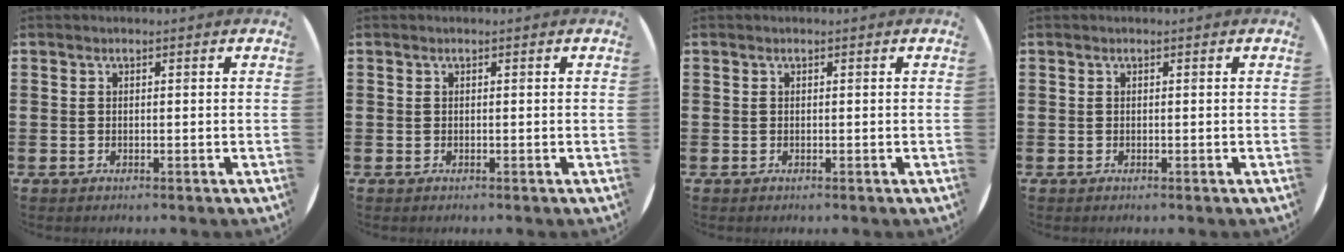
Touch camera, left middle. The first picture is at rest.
{"total": 0.0}
{"total": 0.0}
{"total": 0.0}